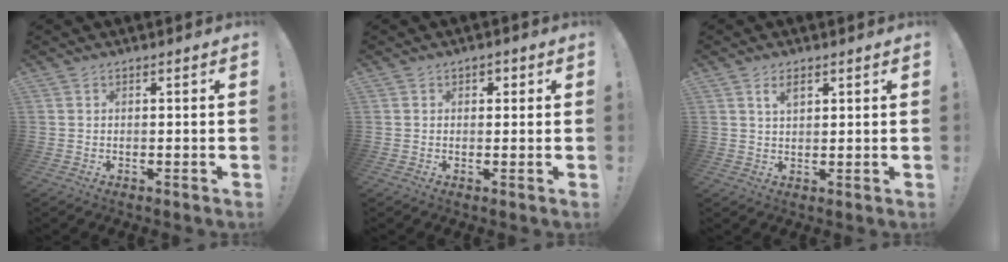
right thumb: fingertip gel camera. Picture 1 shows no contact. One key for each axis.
{"total": 1.5, "fx": 0.1, "fy": 1.4, "fz": 0.6, "tx": -0.002, "ty": 0.002, "tz": -0.001}
{"total": 3.6, "fx": 1.8, "fy": 1.6, "fz": 2.7, "tx": -0.041, "ty": -0.004, "tz": 0.029}